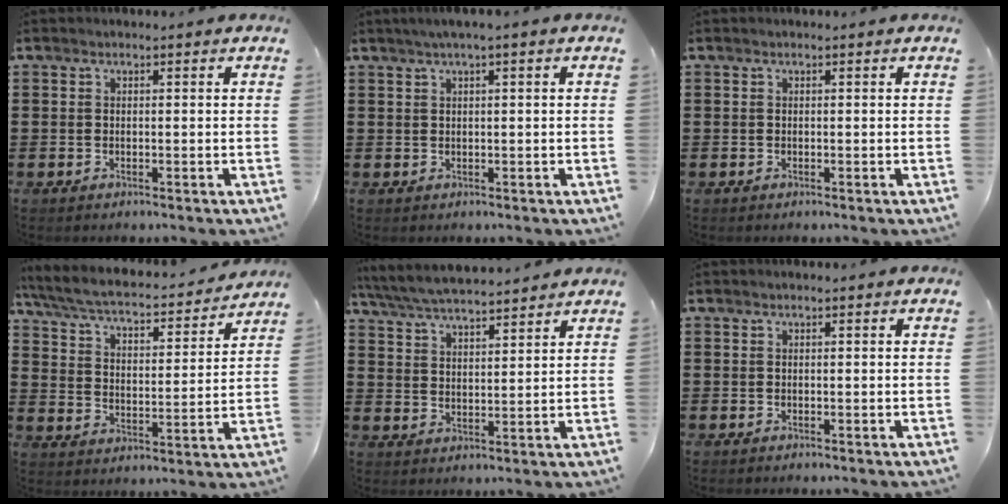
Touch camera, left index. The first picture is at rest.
{"total": 1.4, "force": [0.4, -0.1, 1.4], "torque": [-0.024, -0.002, 0.006]}
{"total": 0.0}
{"total": 4.9, "force": [4.3, 0.5, 2.1], "torque": [-0.064, -0.034, 0.066]}
{"total": 5.6, "force": [5.3, 0.4, 1.7], "torque": [-0.054, -0.025, 0.095]}
{"total": 0.0}